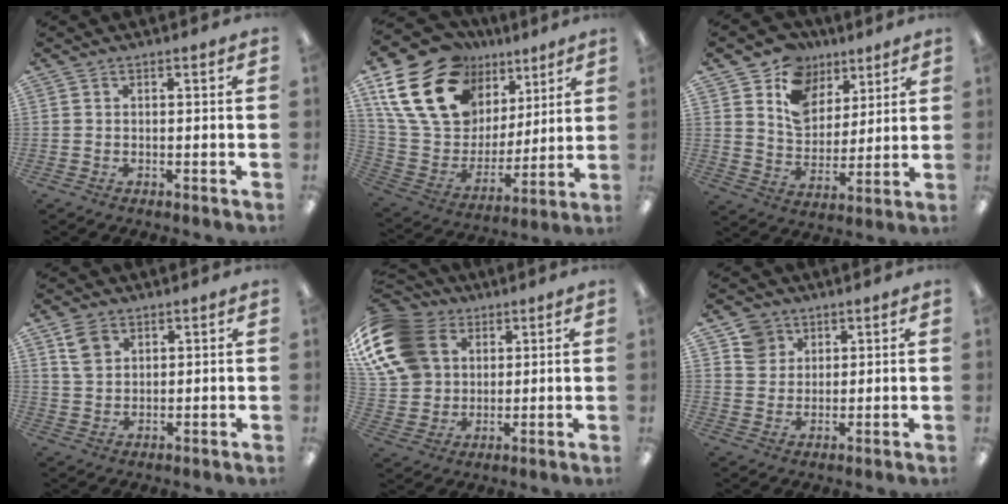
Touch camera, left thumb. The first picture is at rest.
{"total": 22.8, "force": [12.6, 15.1, 11.5], "torque": [-0.248, -0.061, 0.244]}
{"total": 13.0, "force": [7.8, 9.6, 4.0], "torque": [-0.075, -0.049, 0.150]}
{"total": 5.8, "force": [3.4, 4.2, 2.2], "torque": [-0.041, 0.001, 0.063]}
{"total": 19.2, "force": [7.6, 14.5, 10.0], "torque": [-0.224, -0.012, 0.146]}
{"total": 6.4, "force": [3.7, 5.2, 0.6], "torque": [-0.013, -0.009, 0.069]}